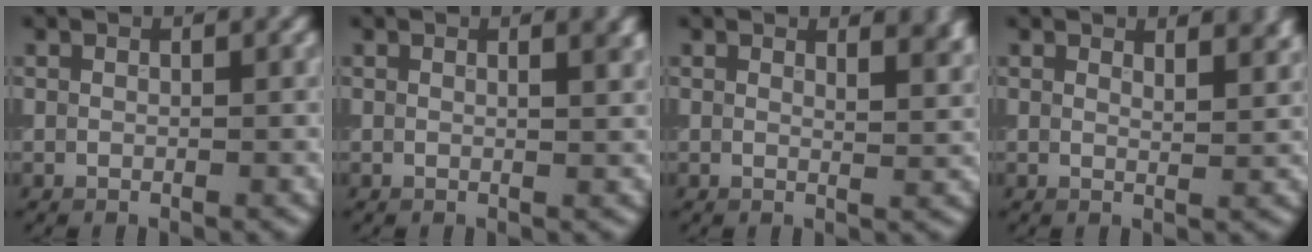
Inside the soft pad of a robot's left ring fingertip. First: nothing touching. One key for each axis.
{"total": 1.4, "fx": 0.8, "fy": 0.6, "fz": 1.0, "tx": -0.001, "ty": 0.004, "tz": 0.005}
{"total": 2.5, "fx": 1.9, "fy": 1.0, "fz": 1.4, "tx": -0.002, "ty": 0.002, "tz": 0.024}
{"total": 2.6, "fx": 2.1, "fy": 0.9, "fz": 1.2, "tx": -0.003, "ty": 0.005, "tz": 0.025}